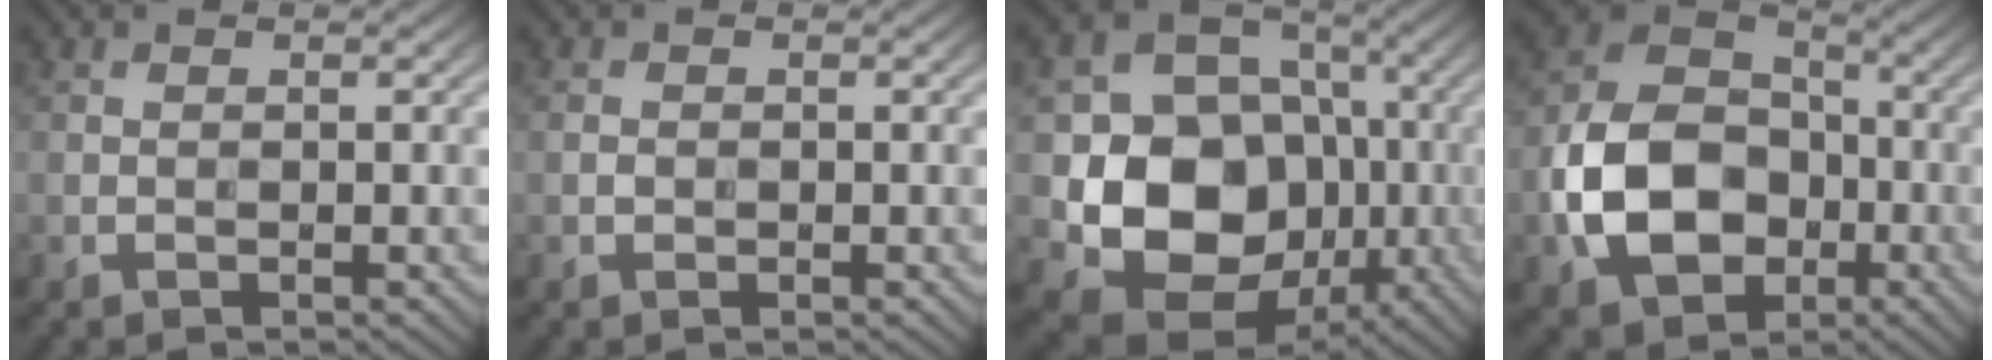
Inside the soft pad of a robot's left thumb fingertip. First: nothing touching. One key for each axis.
{"total": 0.5, "fx": -0.1, "fy": 0.5, "fz": 0.2, "tx": -0.004, "ty": -0.002, "tz": -0.004}
{"total": 13.7, "fx": -2.2, "fy": 11.3, "fz": 7.5, "tx": -0.138, "ty": -0.030, "tz": -0.043}
{"total": 12.9, "fx": -3.5, "fy": 9.7, "fz": 7.7, "tx": -0.174, "ty": -0.013, "tz": -0.074}